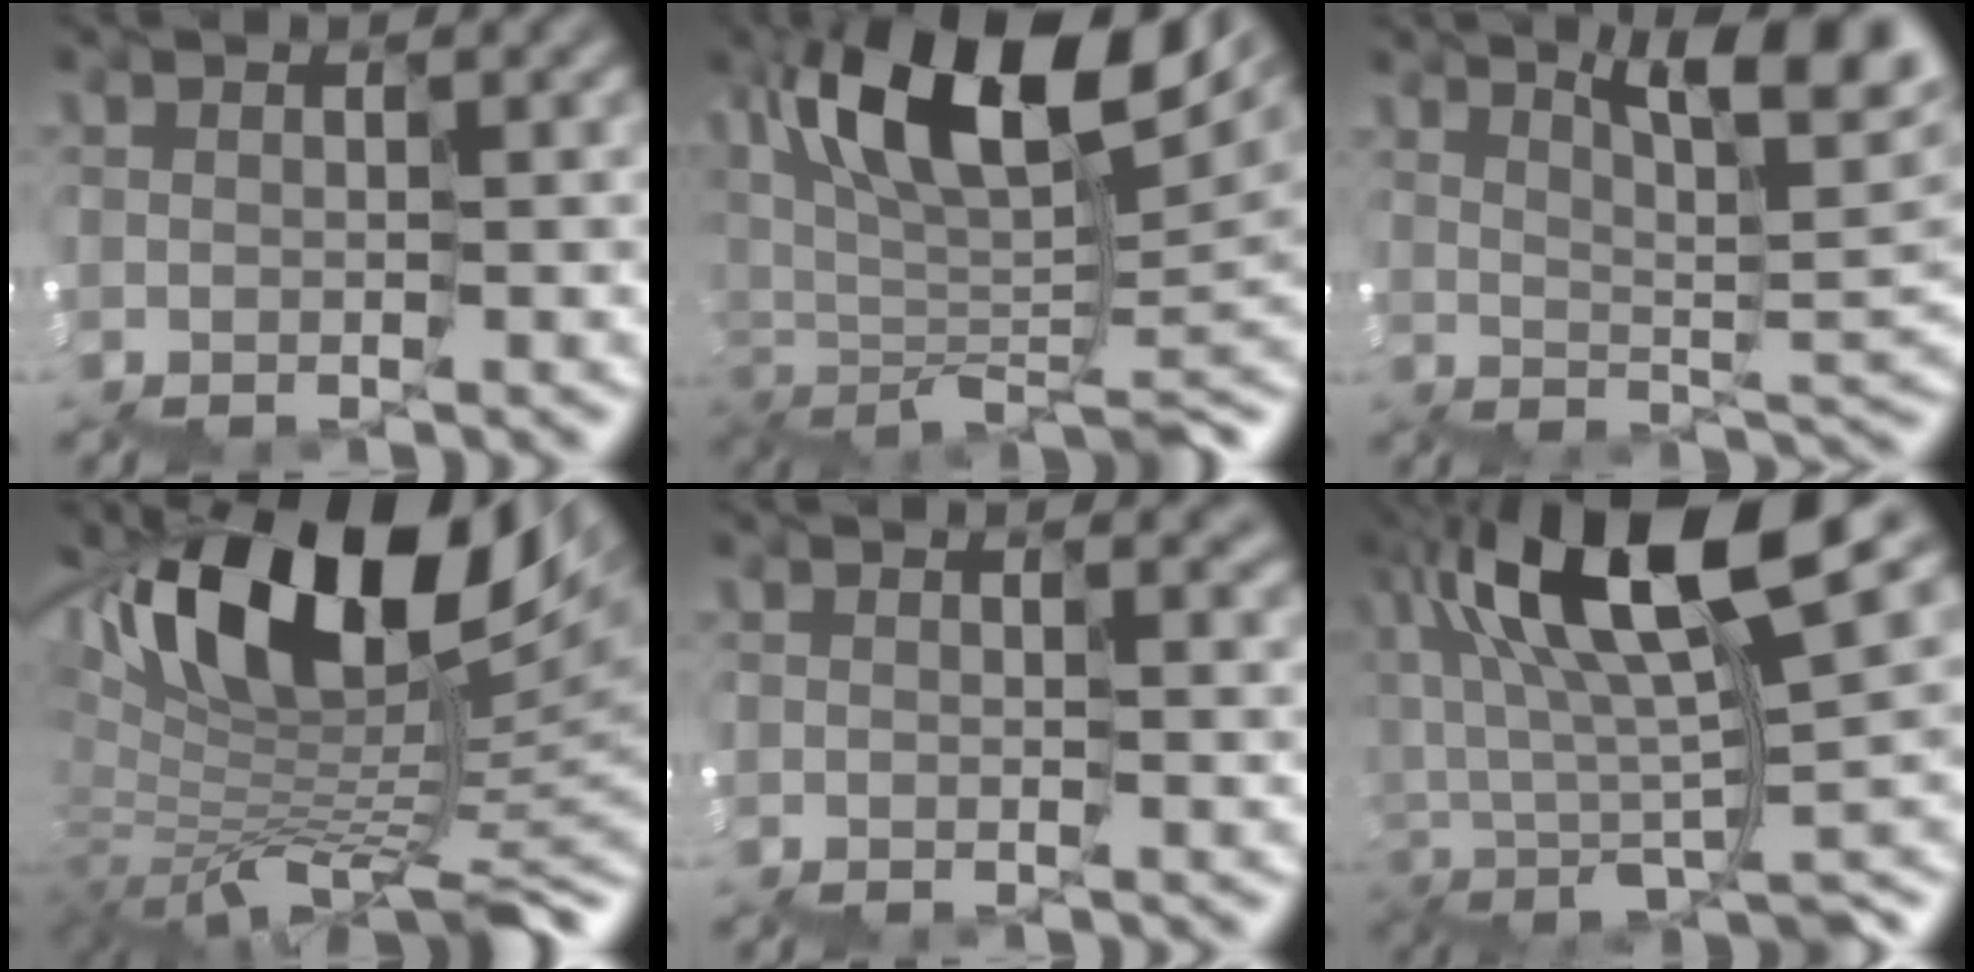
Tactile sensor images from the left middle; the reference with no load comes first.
{"total": 11.1, "force": [5.7, 3.7, 8.8], "torque": [-0.150, 0.014, 0.111]}
{"total": 7.4, "force": [4.5, 1.1, 5.7], "torque": [-0.072, 0.013, 0.078]}
{"total": 12.9, "force": [4.0, 4.9, 11.3], "torque": [-0.185, 0.021, 0.080]}
{"total": 2.4, "force": [1.2, 1.3, 1.6], "torque": [-0.022, -0.007, 0.026]}
{"total": 11.4, "force": [3.9, 1.9, 10.6], "torque": [-0.167, 0.005, 0.084]}